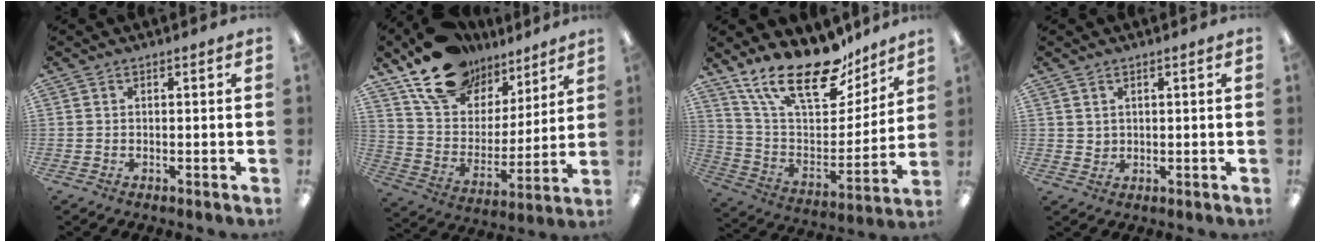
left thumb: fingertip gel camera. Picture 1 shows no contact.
{"total": 17.9, "force": [13.2, 10.4, 6.1], "torque": [-0.124, -0.078, 0.247]}
{"total": 23.1, "force": [17.2, 9.0, 12.4], "torque": [-0.219, -0.110, 0.304]}
{"total": 2.0, "force": [1.4, 1.4, 0.2], "torque": [0.002, -0.005, 0.024]}